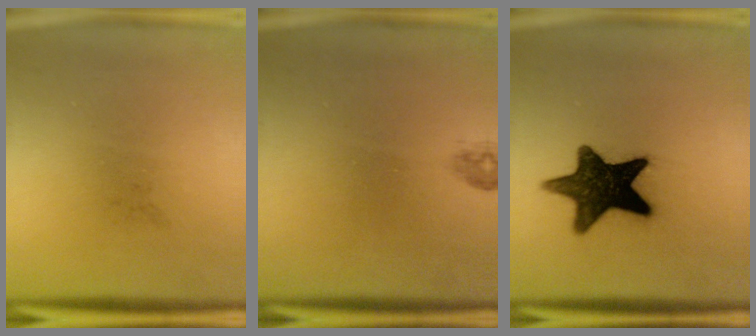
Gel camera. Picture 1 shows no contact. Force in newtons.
{"total": 0.8}
{"total": 14.4}